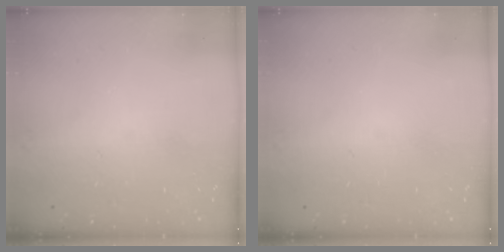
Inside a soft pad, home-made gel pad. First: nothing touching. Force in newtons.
{"total": 0.0}